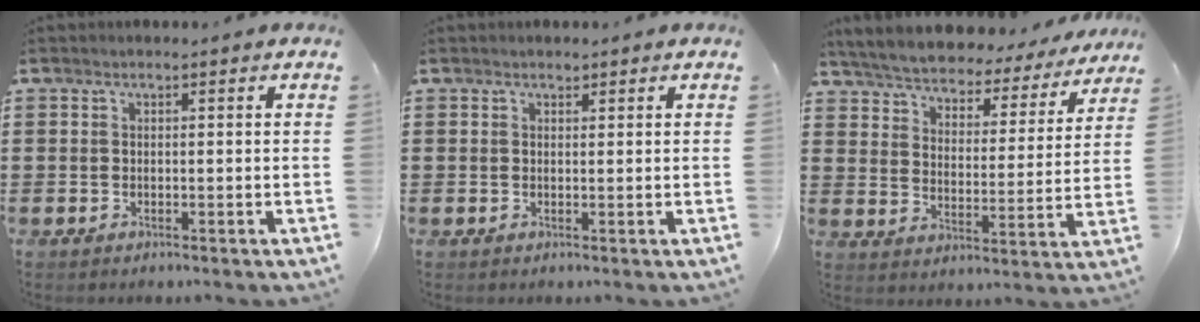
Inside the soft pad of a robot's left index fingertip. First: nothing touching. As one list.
[{"total": 0.8, "force": [0.6, 0.4, 0.1], "torque": [-0.003, 0.002, 0.013]}, {"total": 4.6, "force": [4.6, 0.0, 0.1], "torque": [-0.030, -0.041, 0.073]}]